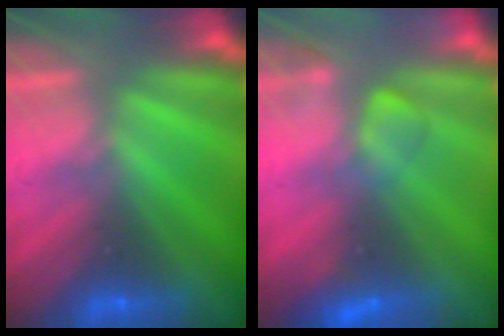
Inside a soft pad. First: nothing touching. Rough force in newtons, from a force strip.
{"total": 2.5}